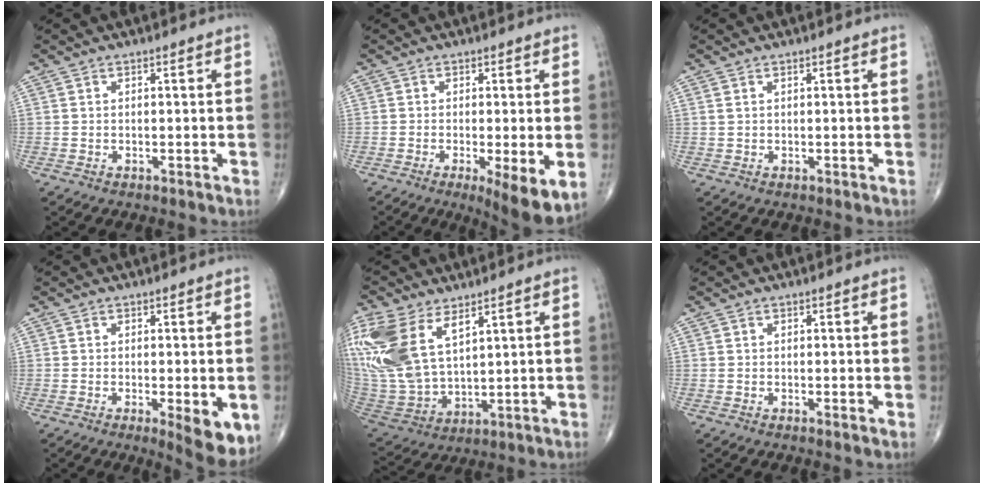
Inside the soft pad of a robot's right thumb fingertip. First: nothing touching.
{"total": 8.1, "force": [-2.2, 1.9, 7.5], "torque": [-0.117, -0.024, -0.035]}
{"total": 0.6, "force": [0.4, 0.2, 0.4], "torque": [-0.011, 0.009, 0.010]}
{"total": 7.5, "force": [-2.3, 2.1, 6.8], "torque": [-0.087, -0.018, -0.030]}
{"total": 20.3, "force": [9.4, 11.1, 14.1], "torque": [-0.326, -0.020, 0.199]}
{"total": 0.6, "force": [0.0, 0.1, 0.6], "torque": [-0.012, -0.004, -0.004]}